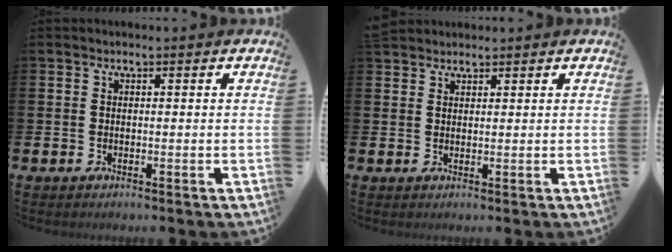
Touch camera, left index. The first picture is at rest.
{"total": 1.9, "force": [1.8, 0.7, -0.1], "torque": [0.012, -0.004, 0.032]}